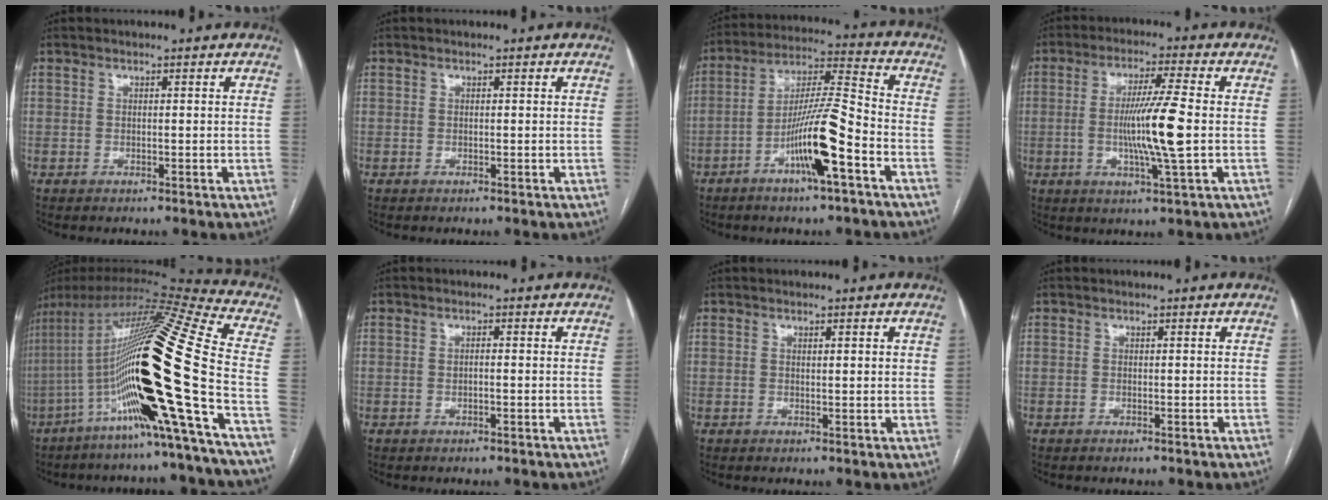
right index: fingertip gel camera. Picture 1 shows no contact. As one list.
[{"total": 0.0}, {"total": 12.6, "force": [-5.4, 0.5, 11.4], "torque": [-0.214, 0.007, -0.095]}, {"total": 10.1, "force": [-0.8, -0.4, 10.1], "torque": [-0.191, -0.006, -0.016]}, {"total": 27.7, "force": [-7.4, -0.3, 26.7], "torque": [-0.479, -0.012, -0.143]}, {"total": 0.9, "force": [0.0, 0.2, 0.8], "torque": [-0.014, 0.003, 0.003]}, {"total": 1.6, "force": [0.7, 0.3, 1.4], "torque": [-0.022, 0.000, 0.007]}, {"total": 0.0}]